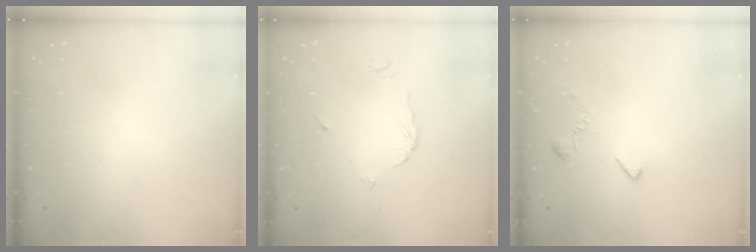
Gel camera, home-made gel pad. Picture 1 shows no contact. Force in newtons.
{"total": 5.5, "press": 5.5, "slide": 0.3}
{"total": 3.0, "press": 2.9, "slide": 0.7}